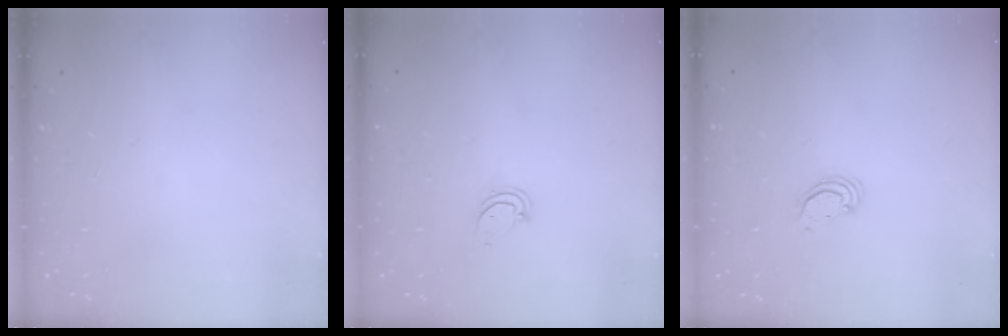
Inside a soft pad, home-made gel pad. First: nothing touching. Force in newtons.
{"total": 3.6, "press": 3.6, "slide": 0.2}
{"total": 2.2, "press": 2.2, "slide": 0.2}